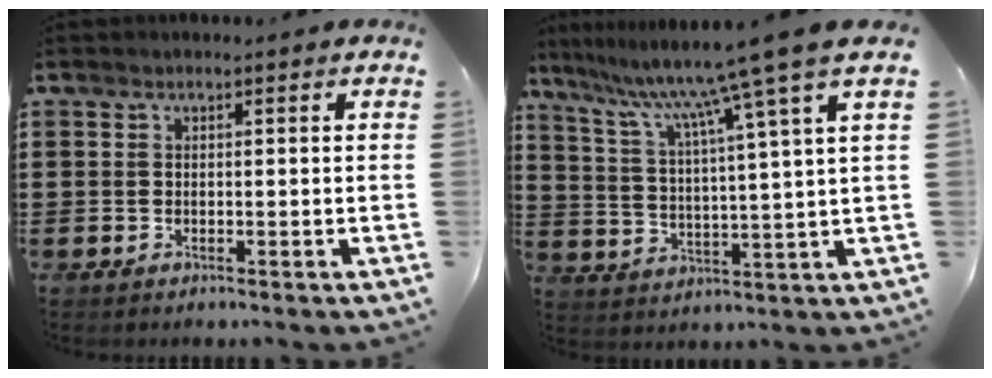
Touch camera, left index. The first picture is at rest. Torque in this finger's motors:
{"motor_torque": [1.11, -1.02, 1.05, 0.21]}